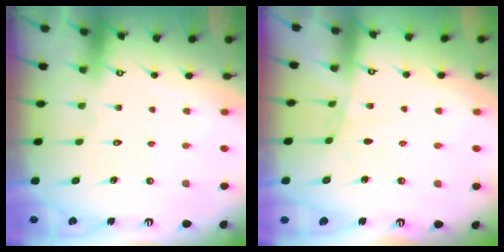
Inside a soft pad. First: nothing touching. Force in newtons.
{"total": 1.6, "press": 1.6, "slide": 0.3}